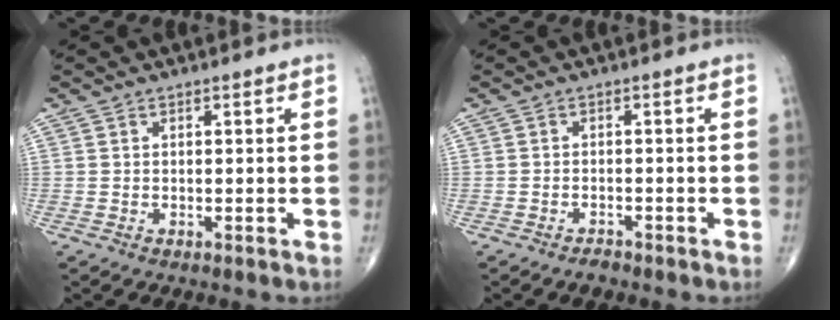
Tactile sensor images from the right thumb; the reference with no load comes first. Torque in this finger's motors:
{"motor_torque": [1.10, 0.89, 0.05, -0.04, -0.01]}